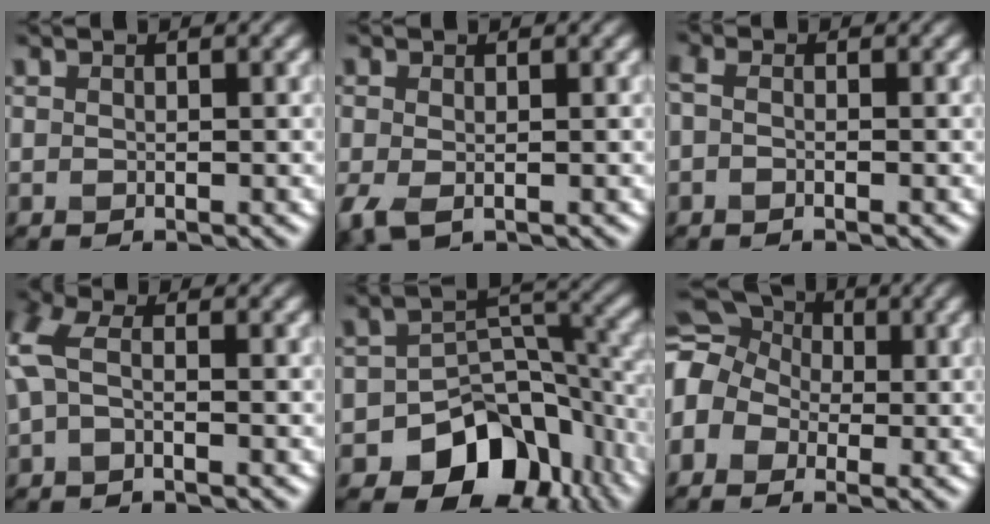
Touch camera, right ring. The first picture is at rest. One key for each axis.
{"total": 2.3, "fx": -0.6, "fy": 1.5, "fz": 1.6, "tx": -0.044, "ty": -0.008, "tz": -0.013}
{"total": 1.5, "fx": -0.2, "fy": 1.0, "fz": 1.1, "tx": -0.027, "ty": 0.001, "tz": -0.009}
{"total": 3.8, "fx": 0.4, "fy": 2.2, "fz": 3.1, "tx": -0.084, "ty": 0.012, "tz": -0.003}
{"total": 10.9, "fx": -5.9, "fy": 7.3, "fz": 5.6, "tx": -0.072, "ty": -0.011, "tz": -0.098}
{"total": 10.6, "fx": 0.0, "fy": 9.1, "fz": 5.4, "tx": -0.136, "ty": 0.037, "tz": -0.058}